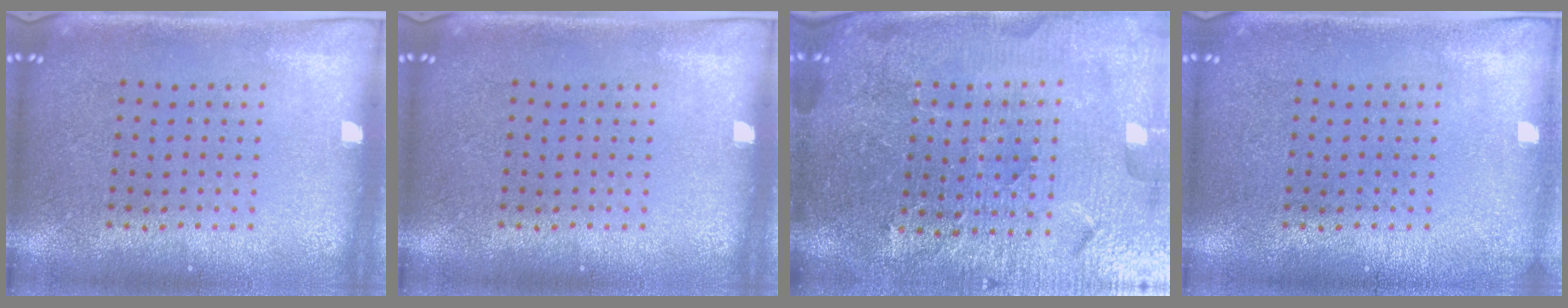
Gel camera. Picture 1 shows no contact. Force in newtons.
{"total": 0.0}
{"total": 5.3, "press": 4.9, "slide": 2.2}
{"total": 0.7, "press": 0.7, "slide": 0.0}